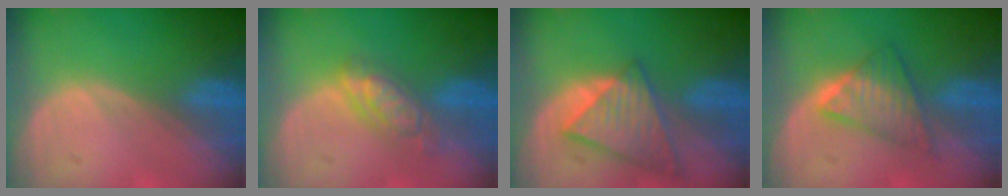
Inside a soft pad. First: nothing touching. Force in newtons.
{"total": 5.5, "press": 5.0, "slide": 2.4}
{"total": 8.6, "press": 7.5, "slide": 4.3}
{"total": 5.9, "press": 5.9, "slide": 0.7}